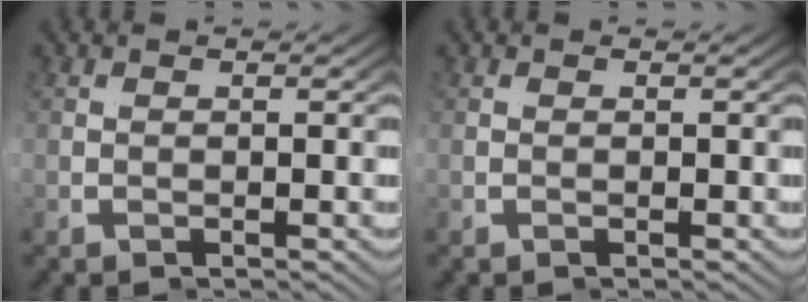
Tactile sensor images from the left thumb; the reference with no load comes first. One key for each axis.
{"total": 0.0}